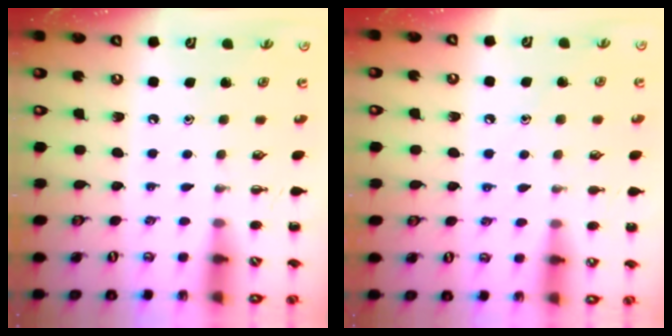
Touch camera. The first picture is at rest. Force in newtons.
{"total": 6.7, "press": 6.3, "slide": 2.1}